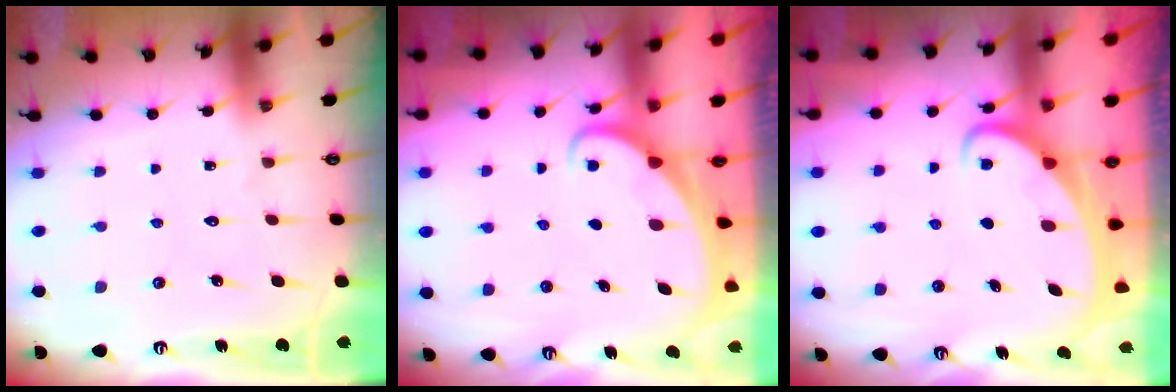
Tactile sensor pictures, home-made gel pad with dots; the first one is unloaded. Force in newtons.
{"total": 2.3, "press": 2.3, "slide": 0.2}
{"total": 2.7, "press": 2.7, "slide": 0.3}